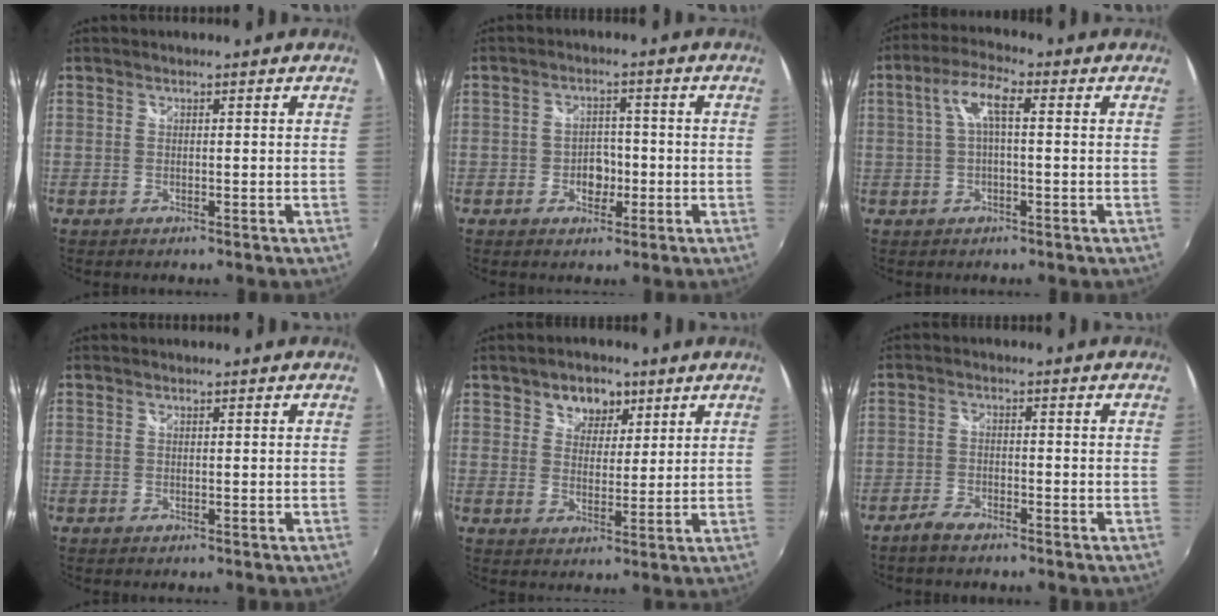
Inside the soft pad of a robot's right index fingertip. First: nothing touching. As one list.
[{"total": 3.7, "force": [-1.3, 2.8, 2.0], "torque": [-0.033, 0.006, -0.019]}, {"total": 5.7, "force": [0.7, 1.6, 5.5], "torque": [-0.106, 0.015, 0.015]}, {"total": 0.0}, {"total": 6.2, "force": [3.5, 4.5, 2.4], "torque": [-0.033, 0.011, 0.058]}, {"total": 3.3, "force": [-2.8, 0.9, 1.4], "torque": [-0.046, -0.001, -0.059]}]